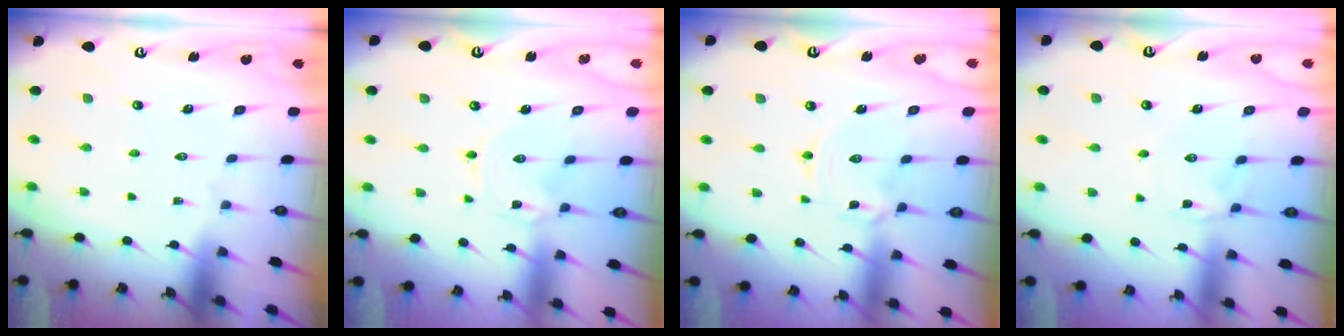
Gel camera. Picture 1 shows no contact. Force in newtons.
{"total": 0.0}
{"total": 1.5, "press": 1.4, "slide": 0.2}
{"total": 1.8, "press": 1.8, "slide": 0.2}